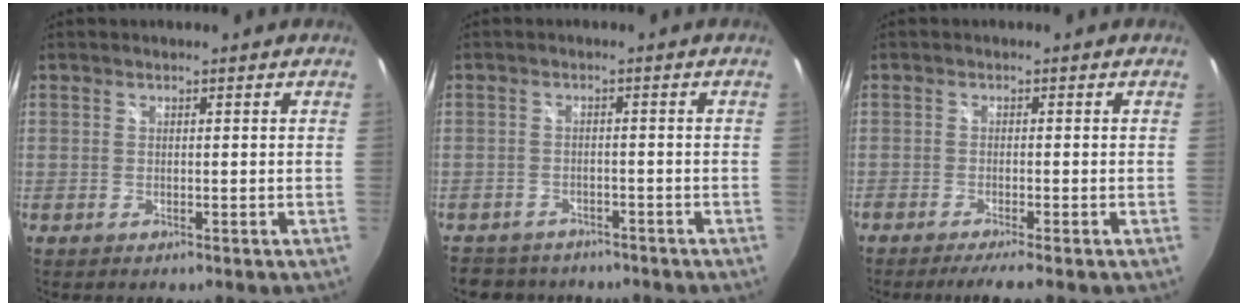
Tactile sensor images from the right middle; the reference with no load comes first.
{"total": 8.0, "force": [-6.8, 3.8, 1.8], "torque": [-0.049, 0.001, -0.101]}
{"total": 3.6, "force": [-2.9, -0.7, 2.0], "torque": [-0.041, -0.013, -0.052]}